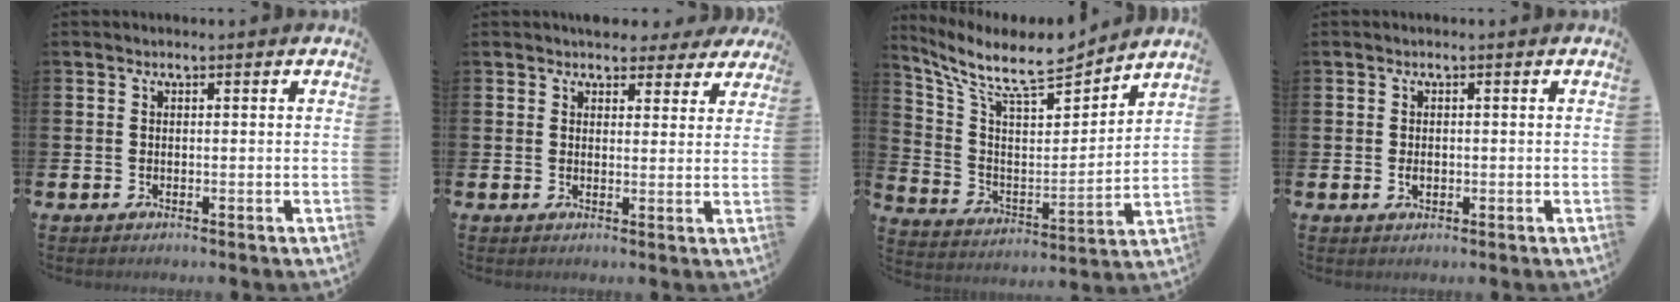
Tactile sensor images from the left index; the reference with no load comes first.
{"total": 4.1, "force": [3.6, 1.9, 0.4], "torque": [-0.004, -0.014, 0.064]}
{"total": 10.3, "force": [8.8, 2.1, 4.8], "torque": [-0.127, -0.063, 0.149]}
{"total": 1.1, "force": [-0.1, 0.8, 0.8], "torque": [-0.015, 0.005, -0.004]}